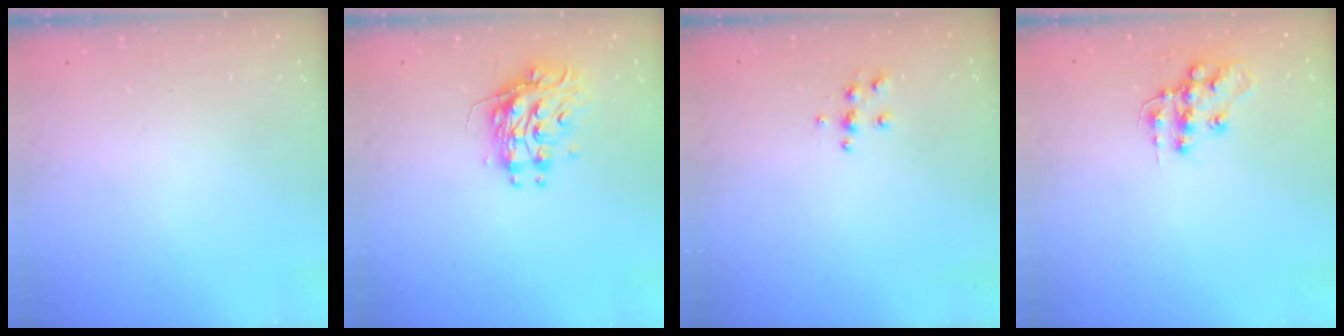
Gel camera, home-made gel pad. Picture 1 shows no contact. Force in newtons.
{"total": 10.1, "press": 10.0, "slide": 0.9}
{"total": 5.3, "press": 5.2, "slide": 0.5}
{"total": 12.7, "press": 12.6, "slide": 0.9}